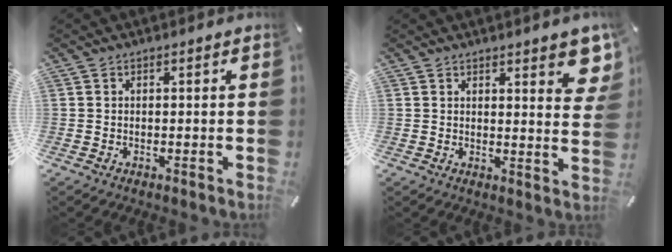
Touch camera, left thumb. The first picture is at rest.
{"total": 6.0, "force": [4.3, 1.5, 3.9], "torque": [-0.055, -0.029, 0.072]}